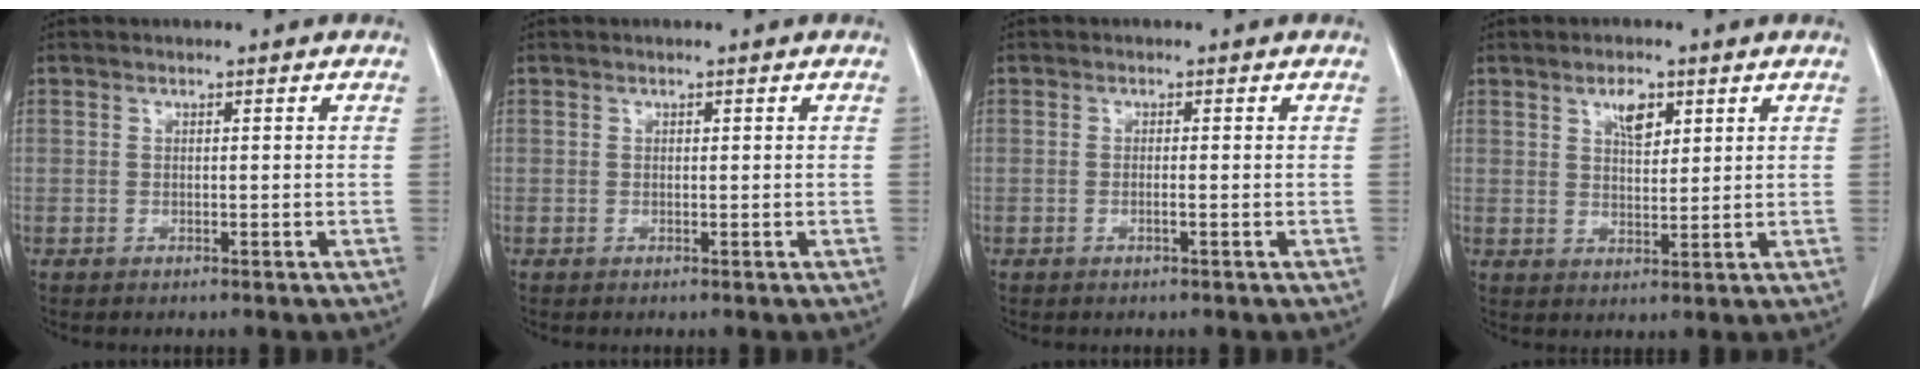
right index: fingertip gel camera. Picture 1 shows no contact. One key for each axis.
{"total": 0.0}
{"total": 0.9, "fx": -0.3, "fy": -0.1, "fz": 0.8, "tx": -0.016, "ty": 0.000, "tz": -0.005}
{"total": 4.1, "fx": 2.2, "fy": 1.8, "fz": 3.0, "tx": -0.053, "ty": 0.000, "tz": 0.039}